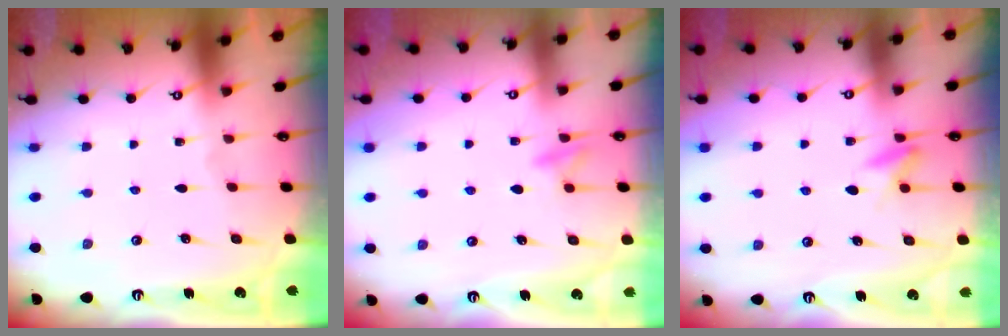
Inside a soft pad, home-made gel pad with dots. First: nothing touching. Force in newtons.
{"total": 8.1, "press": 8.0, "slide": 0.8}
{"total": 5.0, "press": 4.8, "slide": 1.6}